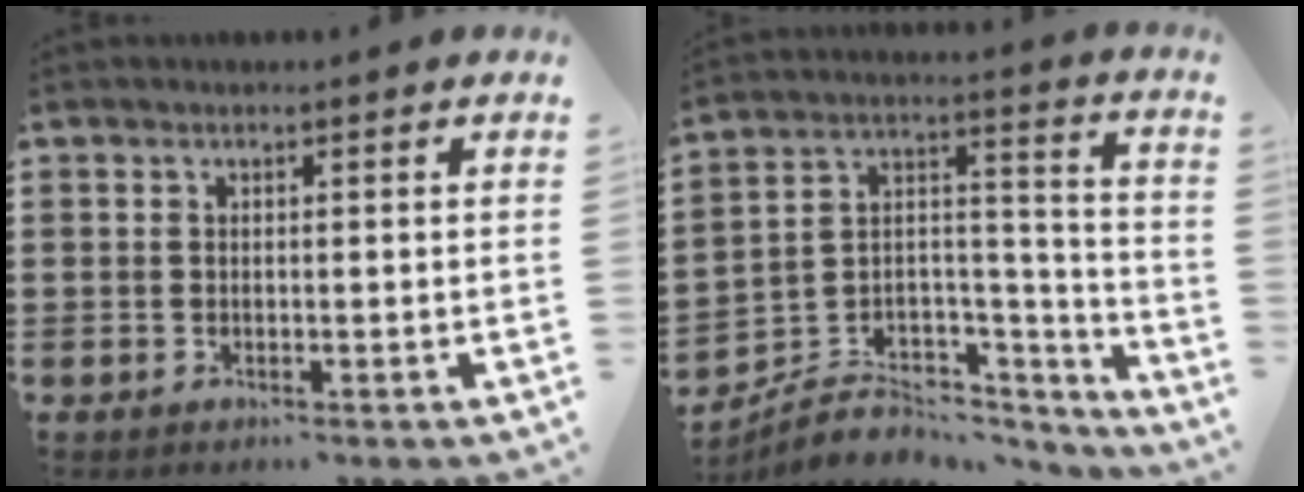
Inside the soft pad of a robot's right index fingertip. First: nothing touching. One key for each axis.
{"total": 4.9, "fx": -3.4, "fy": 3.4, "fz": 0.5, "tx": -0.015, "ty": -0.004, "tz": -0.062}